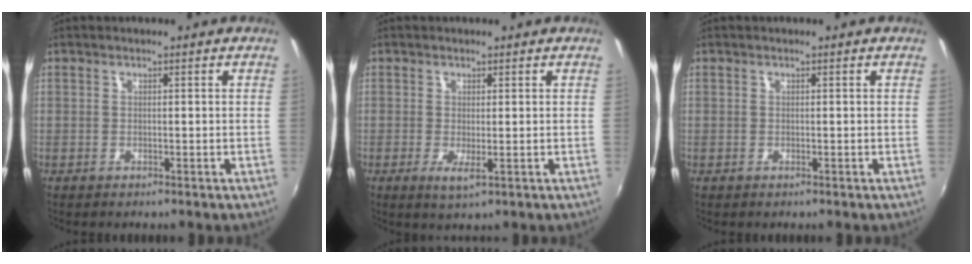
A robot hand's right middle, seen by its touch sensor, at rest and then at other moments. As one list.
[{"total": 2.5, "force": [-0.4, 0.4, 2.4], "torque": [-0.046, -0.011, -0.006]}, {"total": 0.0}]